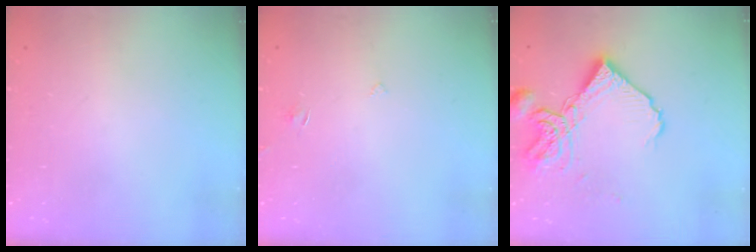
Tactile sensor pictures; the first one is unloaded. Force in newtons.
{"total": 2.5, "press": 2.5, "slide": 0.3}
{"total": 13.7, "press": 13.6, "slide": 1.7}